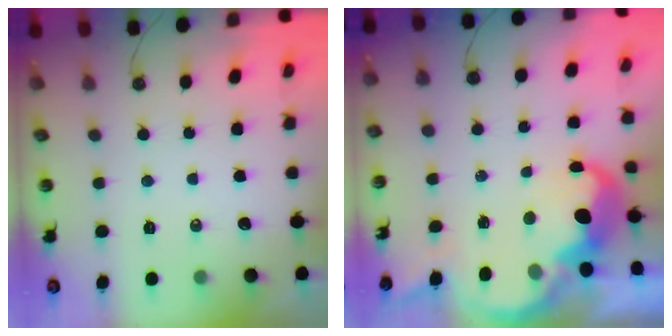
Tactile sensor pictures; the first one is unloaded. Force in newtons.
{"total": 7.8, "press": 7.8, "slide": 0.6}